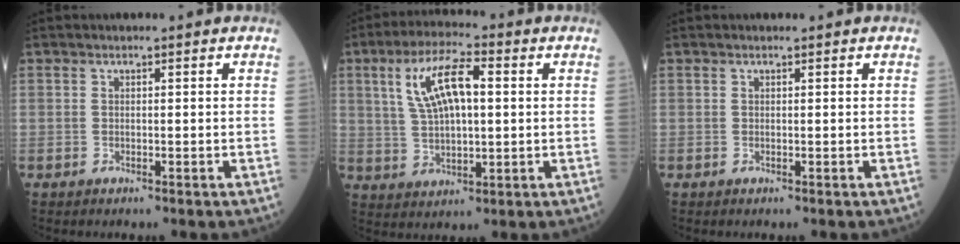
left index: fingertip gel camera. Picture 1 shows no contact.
{"total": 10.4, "force": [2.6, 3.5, 9.5], "torque": [-0.190, 0.020, 0.050]}
{"total": 0.0}